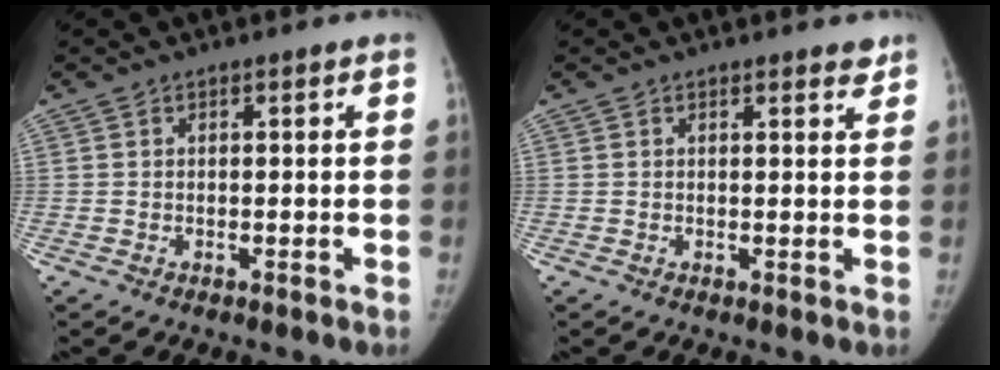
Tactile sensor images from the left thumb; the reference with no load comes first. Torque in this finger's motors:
{"motor_torque": [0.25, -0.08, 0.40, -0.35, 0.07]}